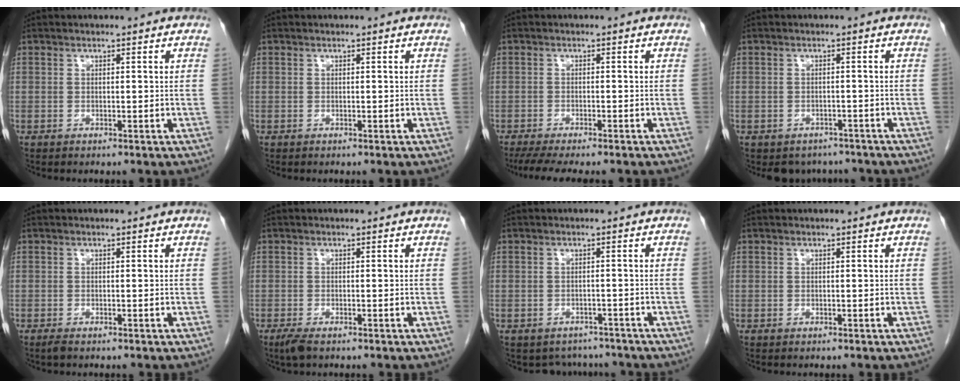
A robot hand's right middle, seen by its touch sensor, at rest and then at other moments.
{"total": 0.0}
{"total": 8.4, "force": [-6.9, 1.1, 4.5], "torque": [-0.064, -0.013, -0.105]}
{"total": 4.6, "force": [-4.0, 2.4, 0.1], "torque": [0.007, 0.007, -0.049]}
{"total": 0.8, "force": [-0.7, 0.2, 0.5], "torque": [-0.016, -0.003, -0.012]}
{"total": 2.2, "force": [-1.5, 0.6, 1.5], "torque": [-0.037, -0.007, -0.028]}
{"total": 5.4, "force": [-4.8, 2.5, -0.3], "torque": [0.011, 0.014, -0.057]}
{"total": 0.0}